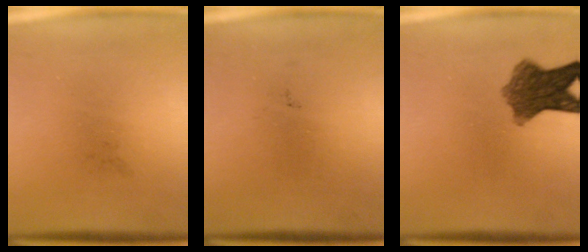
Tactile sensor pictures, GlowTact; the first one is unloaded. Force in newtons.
{"total": 0.0}
{"total": 8.0}